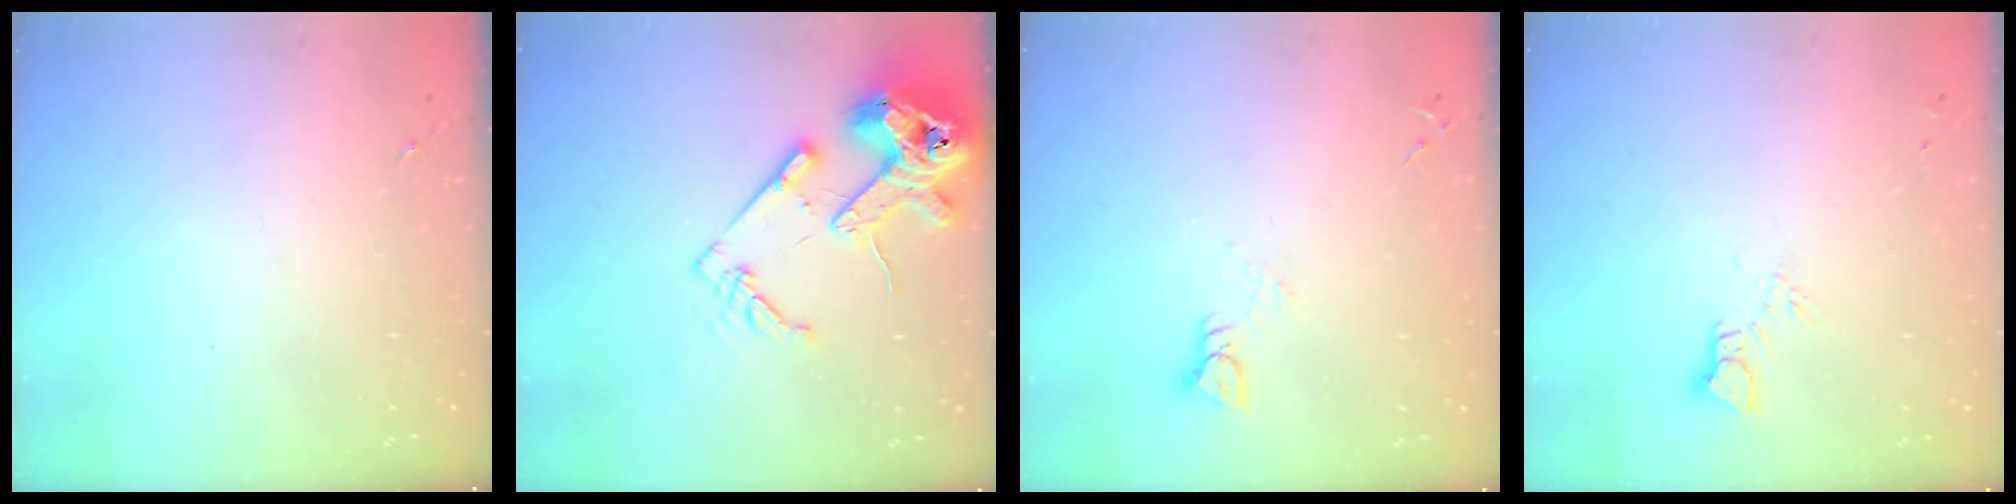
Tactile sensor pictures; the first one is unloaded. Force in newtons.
{"total": 17.9, "press": 17.8, "slide": 2.5}
{"total": 3.6, "press": 3.6, "slide": 0.4}
{"total": 3.6, "press": 3.6, "slide": 0.3}